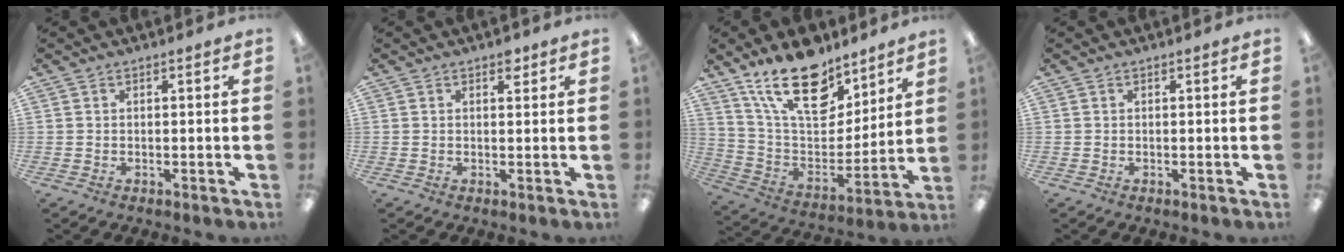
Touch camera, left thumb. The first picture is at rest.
{"total": 2.3, "force": [1.6, 1.2, 1.2], "torque": [-0.002, -0.007, 0.022]}
{"total": 21.1, "force": [14.8, 10.1, 11.2], "torque": [-0.195, -0.087, 0.266]}
{"total": 0.0}